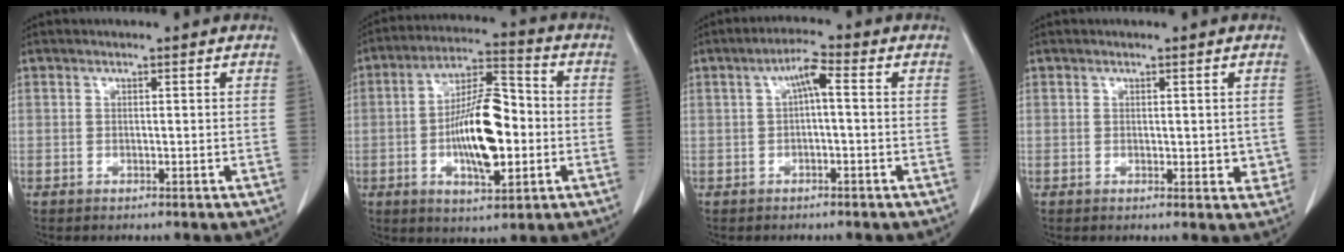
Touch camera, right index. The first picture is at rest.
{"total": 13.6, "force": [-1.9, 4.4, 12.7], "torque": [-0.229, 0.012, -0.030]}
{"total": 3.8, "force": [0.5, 0.6, 3.7], "torque": [-0.065, 0.016, 0.006]}
{"total": 3.0, "force": [0.1, 1.6, 2.5], "torque": [-0.022, -0.003, 0.004]}